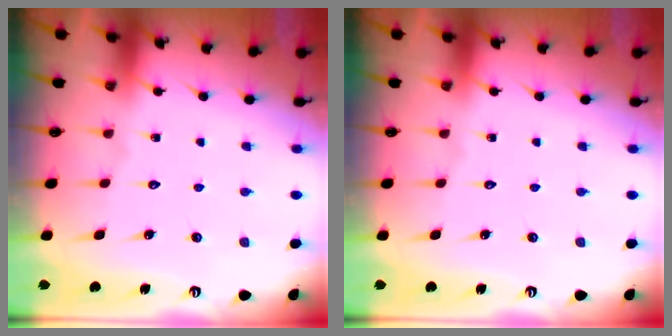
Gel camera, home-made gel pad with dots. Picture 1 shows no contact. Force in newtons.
{"total": 0.0}